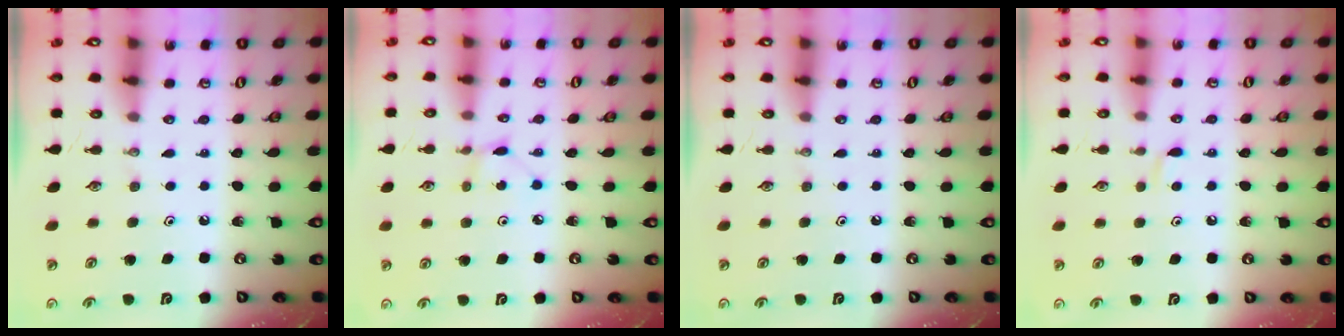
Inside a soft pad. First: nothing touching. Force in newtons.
{"total": 1.3, "press": 1.3, "slide": 0.1}
{"total": 0.0}
{"total": 3.3, "press": 3.3, "slide": 0.6}